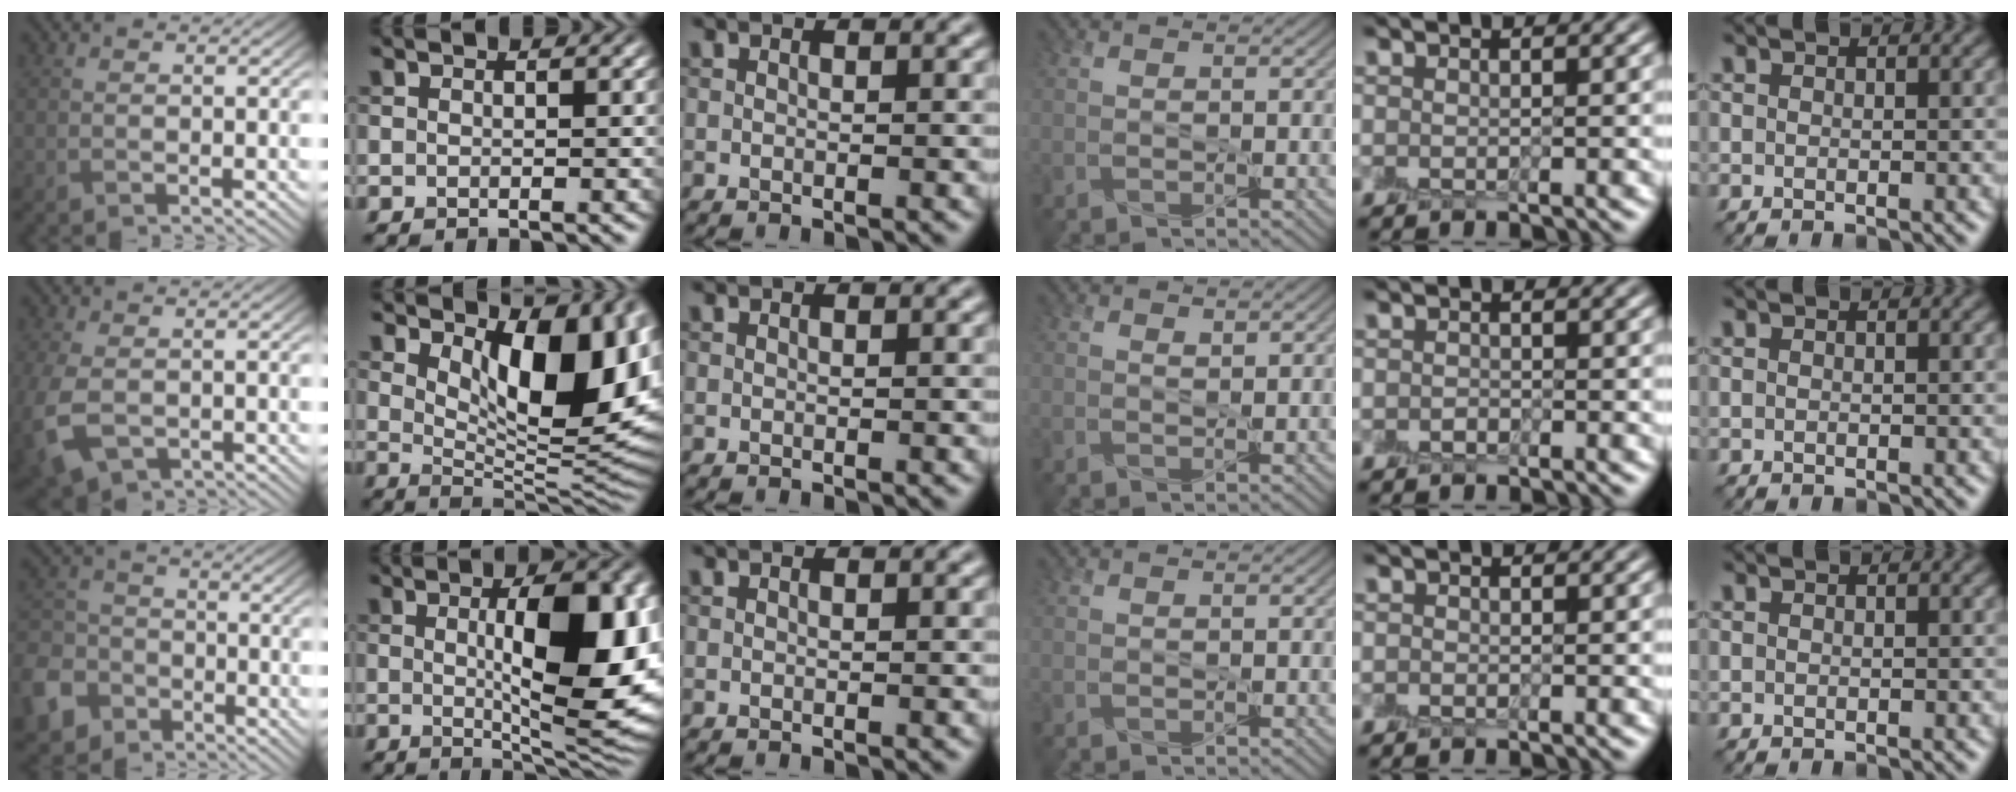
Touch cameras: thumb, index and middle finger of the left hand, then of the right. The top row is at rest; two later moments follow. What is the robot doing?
{"motion": "peel", "object": "small bumper sticker"}